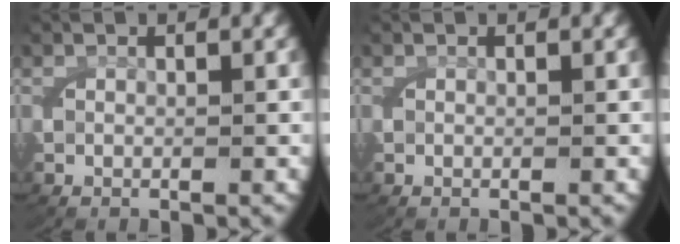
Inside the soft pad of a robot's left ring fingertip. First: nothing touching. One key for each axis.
{"total": 0.0}